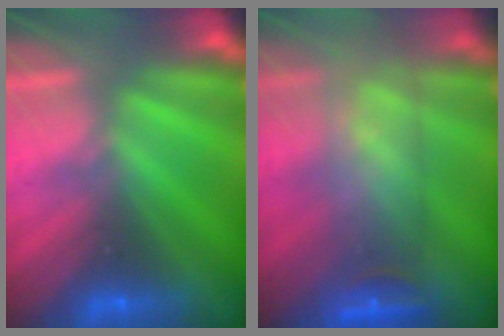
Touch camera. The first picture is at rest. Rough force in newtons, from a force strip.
{"total": 5.7}